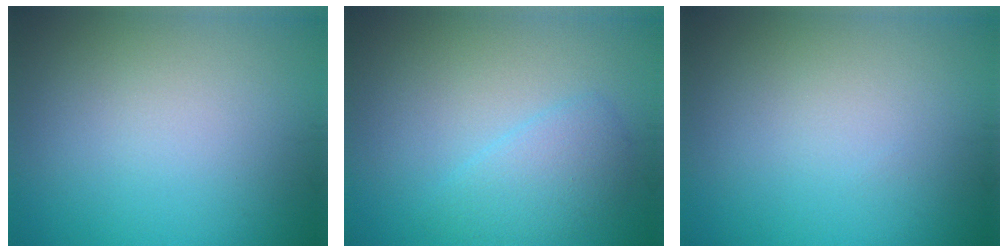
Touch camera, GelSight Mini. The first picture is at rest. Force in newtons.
{"total": 2.7, "press": 2.7, "slide": 0.2}
{"total": 0.0}